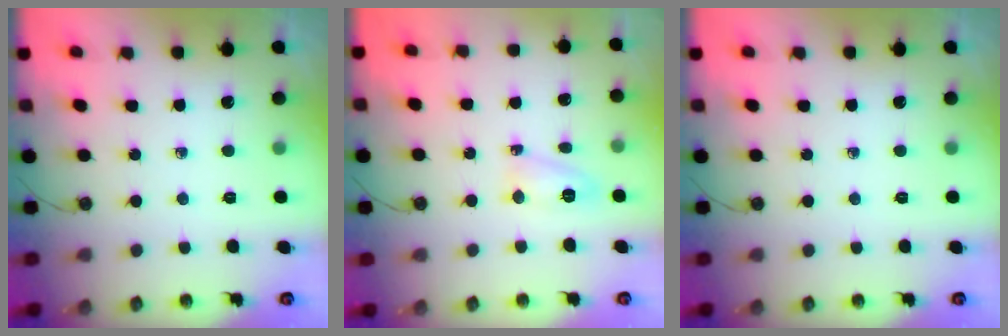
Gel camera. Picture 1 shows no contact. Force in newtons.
{"total": 6.2, "press": 6.2, "slide": 0.5}
{"total": 0.0}